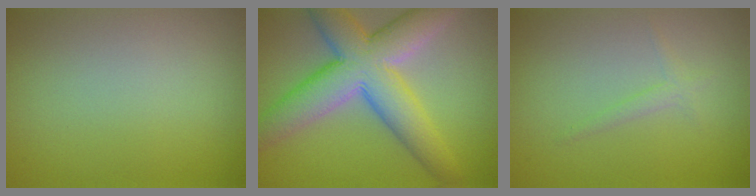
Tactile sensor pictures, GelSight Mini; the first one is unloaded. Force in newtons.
{"total": 9.7, "press": 9.7, "slide": 0.2}
{"total": 1.0, "press": 1.0, "slide": 0.1}